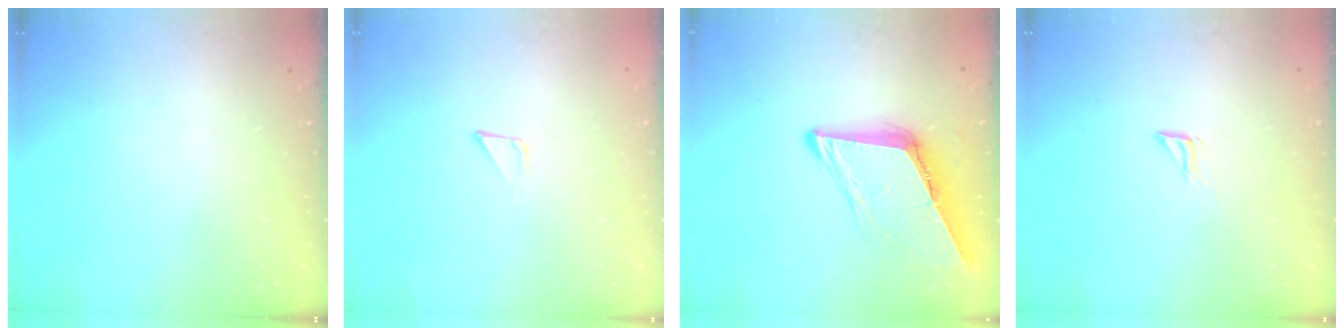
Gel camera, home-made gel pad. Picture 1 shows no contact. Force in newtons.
{"total": 1.6, "press": 1.6, "slide": 0.1}
{"total": 9.4, "press": 9.3, "slide": 1.1}
{"total": 4.2, "press": 4.2, "slide": 0.2}